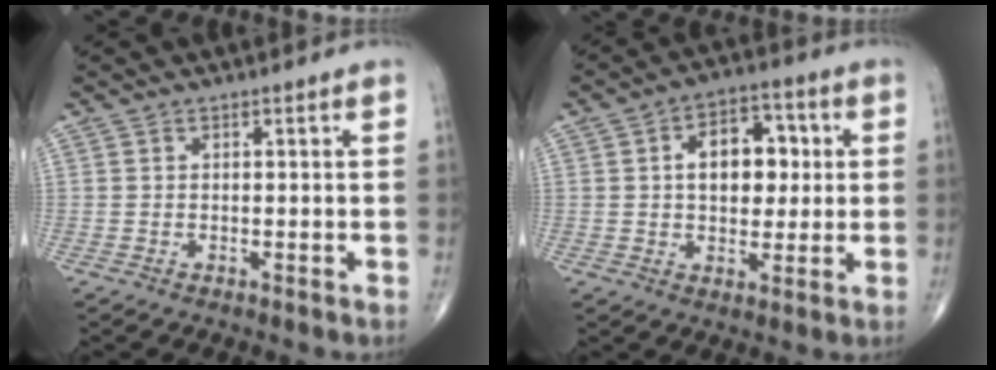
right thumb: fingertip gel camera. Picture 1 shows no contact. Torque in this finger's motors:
{"motor_torque": [0.36, 2.76, 1.06, 0.21, 0.15]}